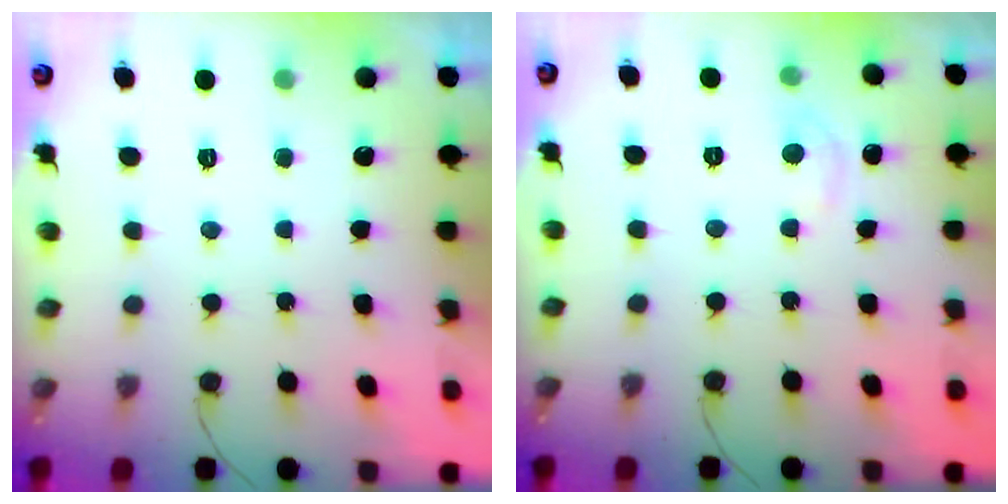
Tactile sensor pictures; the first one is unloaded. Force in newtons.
{"total": 2.8, "press": 2.8, "slide": 0.4}